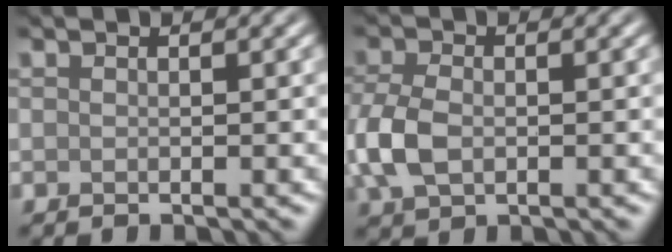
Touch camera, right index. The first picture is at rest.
{"total": 4.5, "force": [-0.9, 2.9, 3.4], "torque": [-0.083, -0.004, -0.023]}